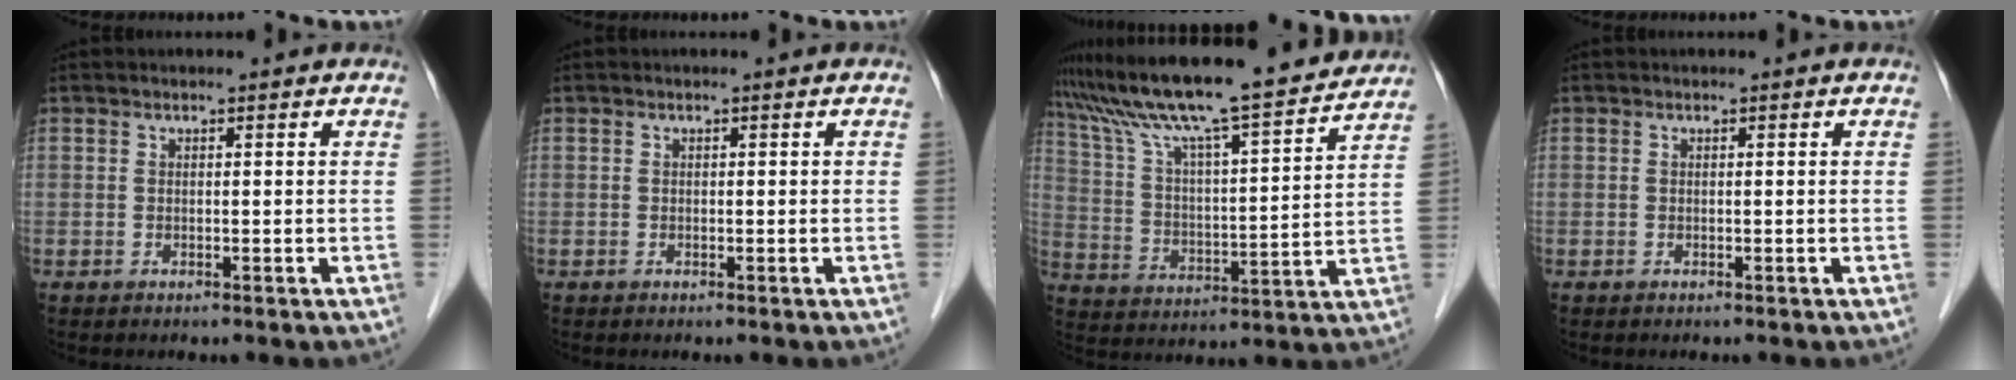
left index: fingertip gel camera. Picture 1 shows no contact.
{"total": 0.0}
{"total": 21.9, "force": [19.2, 0.8, 10.4], "torque": [-0.182, 0.005, 0.302]}
{"total": 0.0}